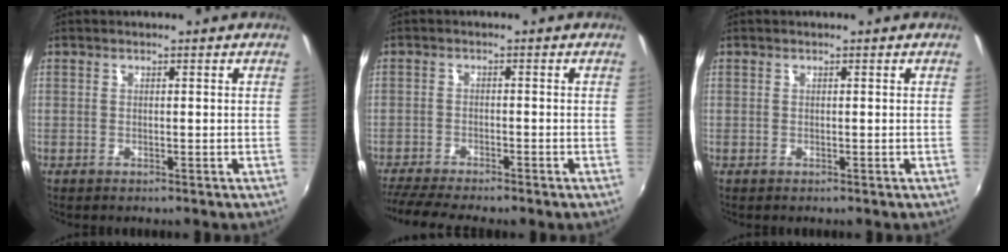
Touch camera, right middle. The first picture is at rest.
{"total": 8.5, "force": [-7.6, 0.6, 3.7], "torque": [-0.094, -0.027, -0.125]}
{"total": 0.0}